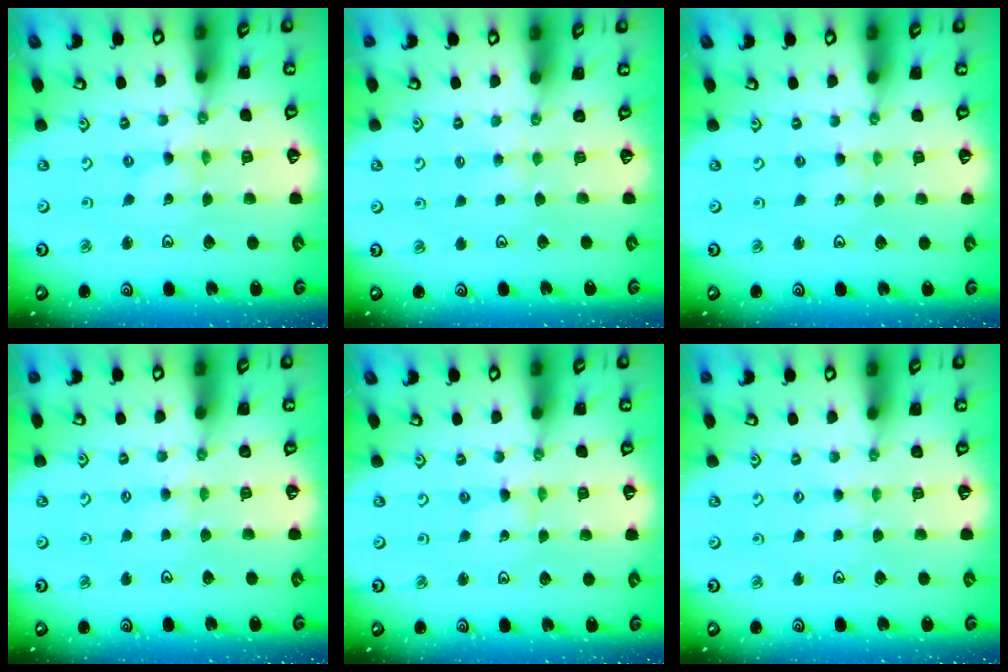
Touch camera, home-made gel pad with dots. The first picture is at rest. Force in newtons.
{"total": 2.3, "press": 2.2, "slide": 0.5}
{"total": 1.3, "press": 1.3, "slide": 0.2}
{"total": 2.7, "press": 2.7, "slide": 0.4}
{"total": 1.3, "press": 1.3, "slide": 0.1}
{"total": 2.1, "press": 2.1, "slide": 0.3}